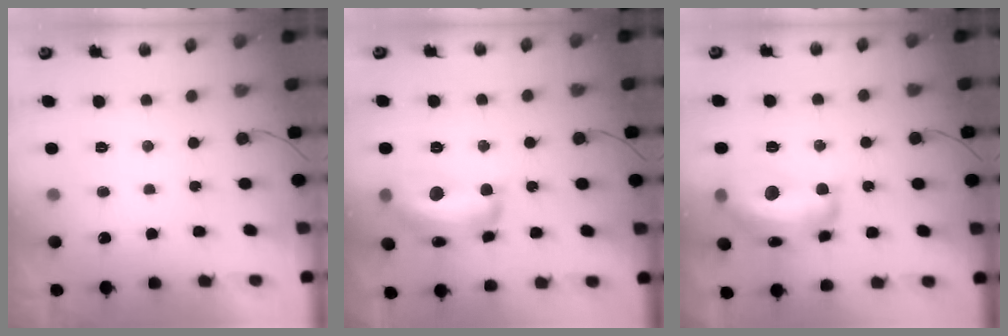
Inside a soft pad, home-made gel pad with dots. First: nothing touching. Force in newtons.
{"total": 16.4, "press": 16.4, "slide": 1.0}
{"total": 18.4, "press": 18.3, "slide": 1.3}